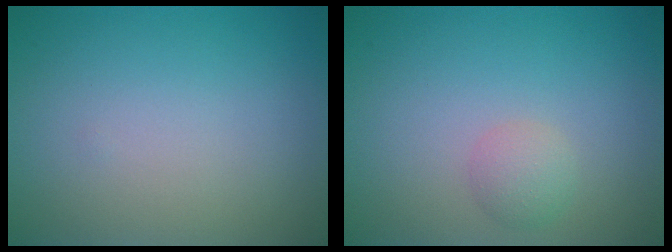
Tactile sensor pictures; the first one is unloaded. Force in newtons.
{"total": 1.6, "press": 1.6, "slide": 0.0}